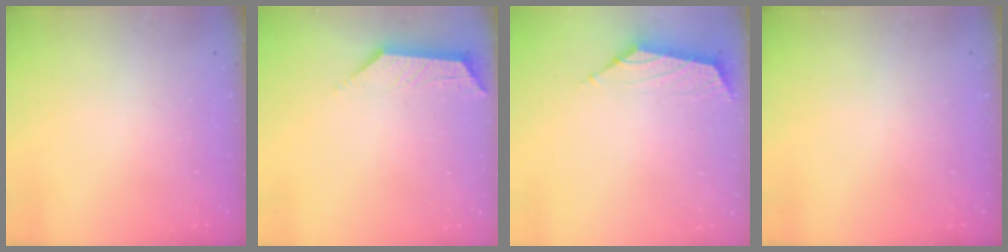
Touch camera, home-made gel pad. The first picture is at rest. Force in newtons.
{"total": 1.9, "press": 1.9, "slide": 0.4}
{"total": 1.6, "press": 1.4, "slide": 0.6}
{"total": 0.0}